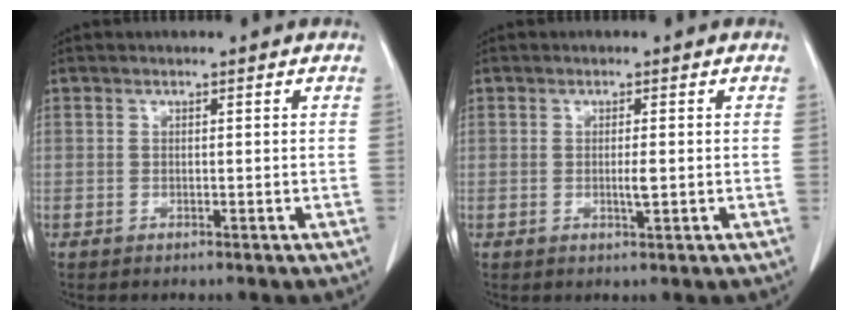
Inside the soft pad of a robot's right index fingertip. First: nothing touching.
{"total": 2.3, "force": [-0.2, 0.5, 2.2], "torque": [-0.044, -0.002, -0.001]}